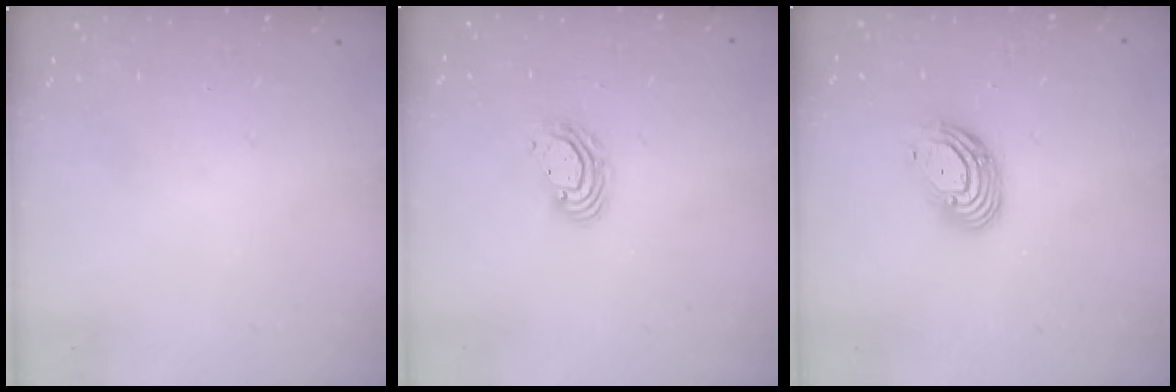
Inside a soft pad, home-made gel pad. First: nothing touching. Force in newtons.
{"total": 5.1, "press": 5.1, "slide": 0.4}
{"total": 10.3, "press": 10.3, "slide": 1.0}